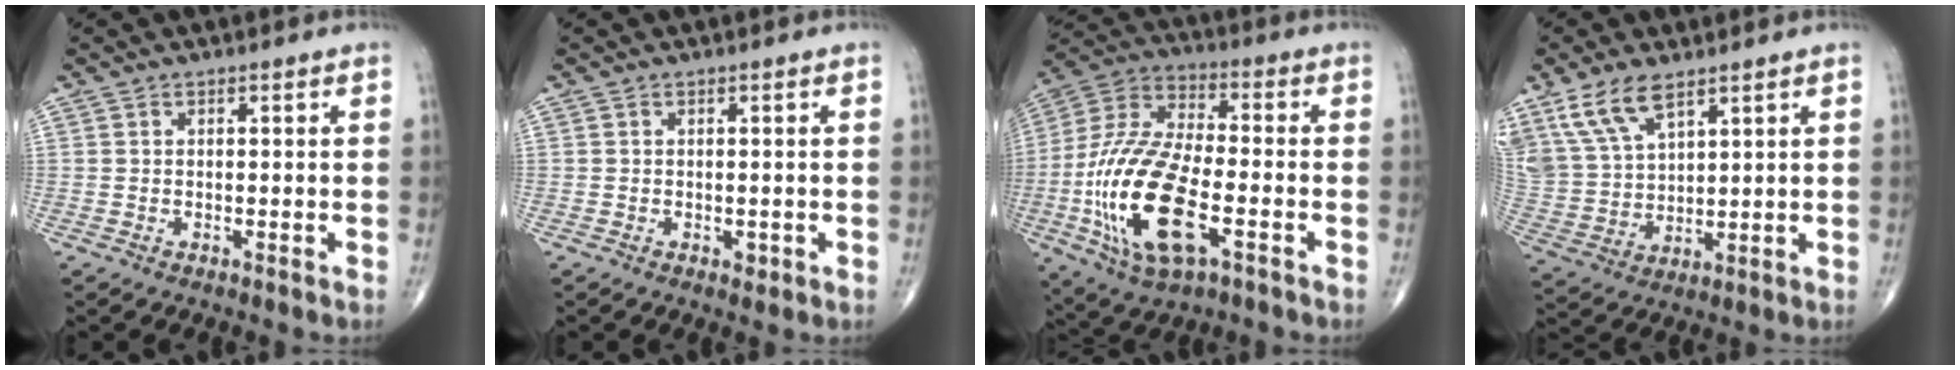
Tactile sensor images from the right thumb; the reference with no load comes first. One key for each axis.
{"total": 1.1, "fx": -0.3, "fy": 0.8, "fz": 0.8, "tx": -0.005, "ty": -0.001, "tz": -0.003}
{"total": 22.0, "fx": -6.2, "fy": 9.6, "fz": 18.8, "tx": -0.397, "ty": 0.015, "tz": -0.107}
{"total": 11.5, "fx": 7.6, "fy": 5.2, "fz": 7.0, "tx": -0.135, "ty": -0.020, "tz": 0.165}